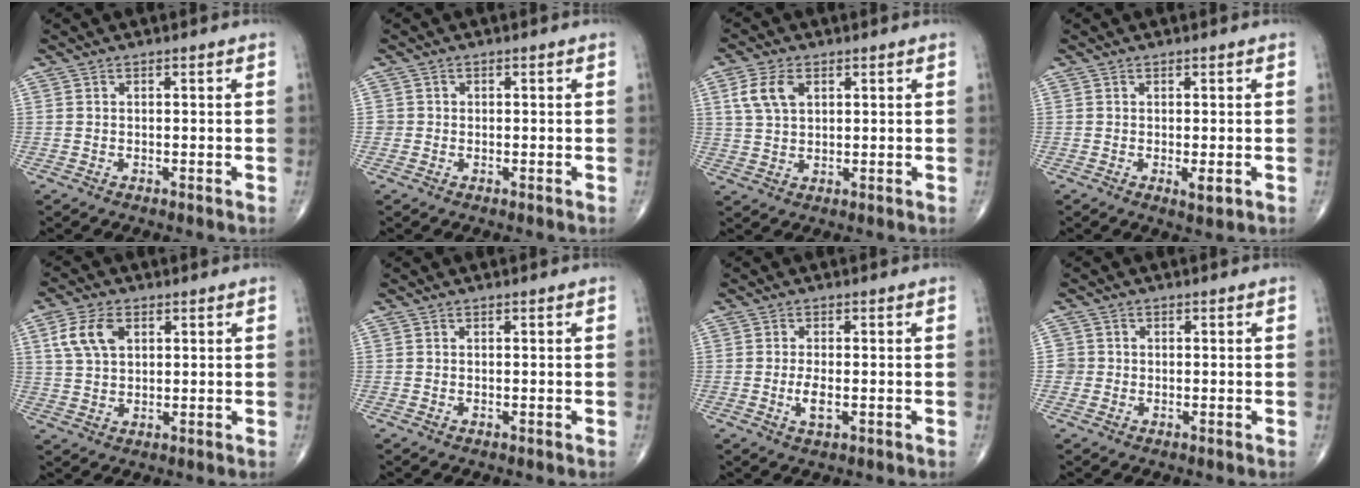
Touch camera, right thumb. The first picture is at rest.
{"total": 1.1, "force": [-0.1, 1.1, 0.0], "torque": [0.007, 0.005, -0.003]}
{"total": 6.4, "force": [2.3, 3.9, 4.5], "torque": [-0.090, 0.001, 0.047]}
{"total": 2.2, "force": [-0.5, 0.6, 2.1], "torque": [-0.031, -0.006, -0.006]}
{"total": 7.3, "force": [2.5, 4.5, 5.1], "torque": [-0.099, 0.001, 0.050]}
{"total": 0.0}
{"total": 3.3, "force": [-0.8, 1.3, 2.9], "torque": [-0.058, -0.002, -0.017]}
{"total": 2.1, "force": [-0.3, 2.1, 0.1], "torque": [0.014, 0.008, -0.007]}